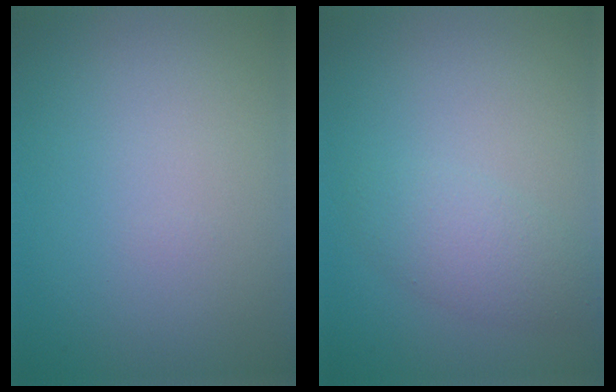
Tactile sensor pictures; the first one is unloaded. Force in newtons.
{"total": 2.7, "press": 2.7, "slide": 0.0}